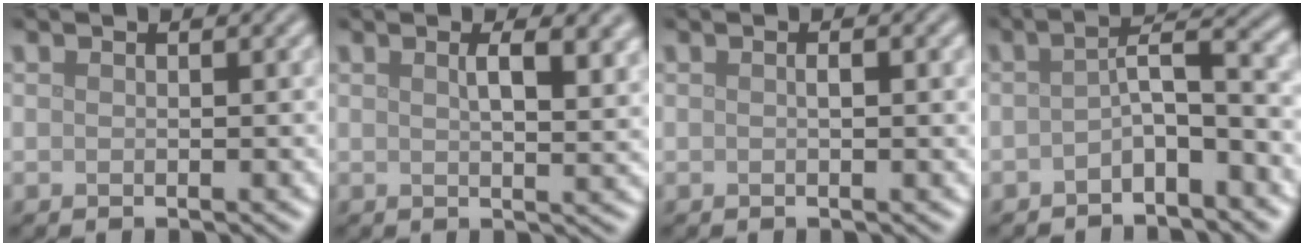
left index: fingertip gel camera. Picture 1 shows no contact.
{"total": 4.5, "force": [1.8, 1.5, 3.9], "torque": [-0.052, 0.004, 0.027]}
{"total": 1.1, "force": [0.1, 0.2, 1.1], "torque": [-0.018, 0.001, 0.002]}
{"total": 4.1, "force": [-1.6, 1.2, 3.5], "torque": [-0.058, 0.015, -0.035]}